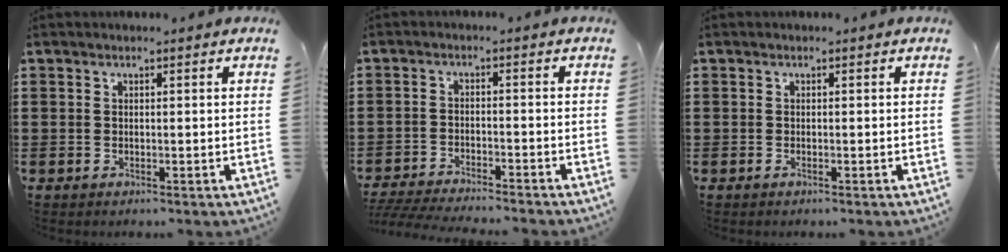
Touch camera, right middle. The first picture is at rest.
{"total": 3.9, "force": [-3.8, -0.2, 0.7], "torque": [-0.026, -0.010, -0.083]}
{"total": 0.0}